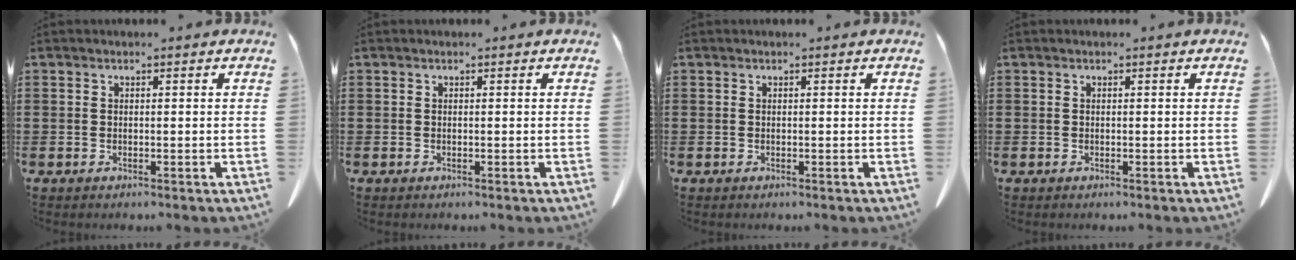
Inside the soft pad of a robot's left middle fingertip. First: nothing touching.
{"total": 0.0}
{"total": 0.0}
{"total": 0.0}